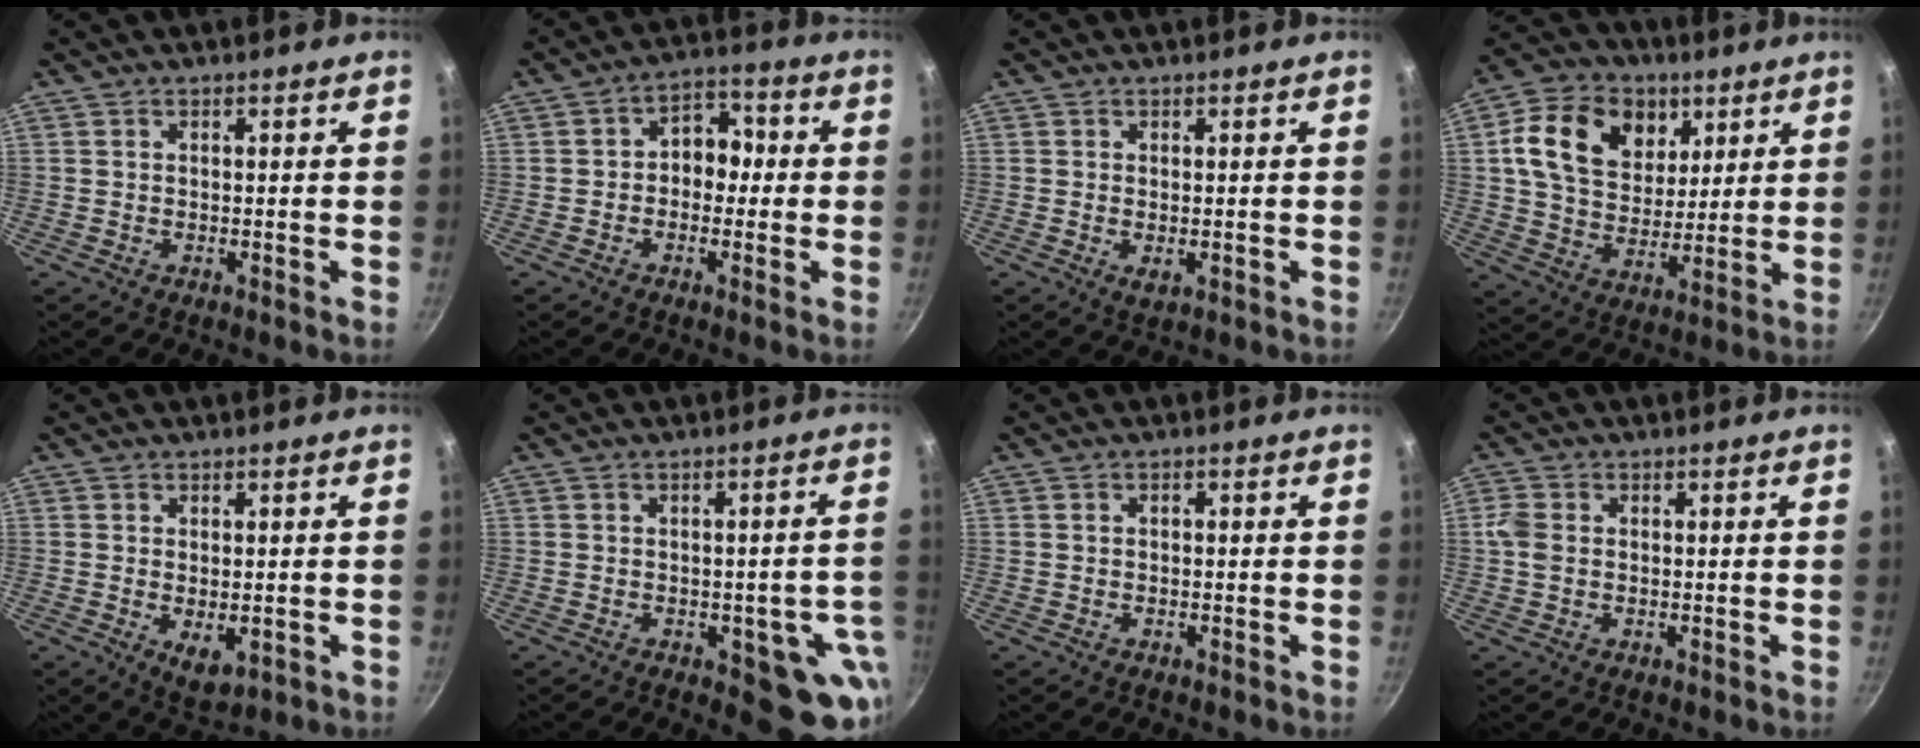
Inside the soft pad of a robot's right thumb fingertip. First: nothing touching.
{"total": 6.6, "force": [-0.3, 5.1, 4.2], "torque": [-0.010, 0.022, -0.019]}
{"total": 2.0, "force": [-0.4, 1.1, 1.7], "torque": [-0.029, -0.006, -0.003]}
{"total": 17.6, "force": [6.2, 13.0, 10.1], "torque": [-0.155, -0.014, 0.103]}
{"total": 5.1, "force": [-1.0, 2.8, 4.1], "torque": [-0.058, -0.012, -0.005]}
{"total": 11.7, "force": [-3.8, 5.5, 9.6], "torque": [-0.048, 0.010, -0.045]}
{"total": 0.6, "force": [-0.1, 0.5, 0.4], "torque": [-0.008, 0.006, -0.001]}
{"total": 3.2, "force": [0.1, 2.4, 2.2], "torque": [-0.048, 0.006, -0.002]}